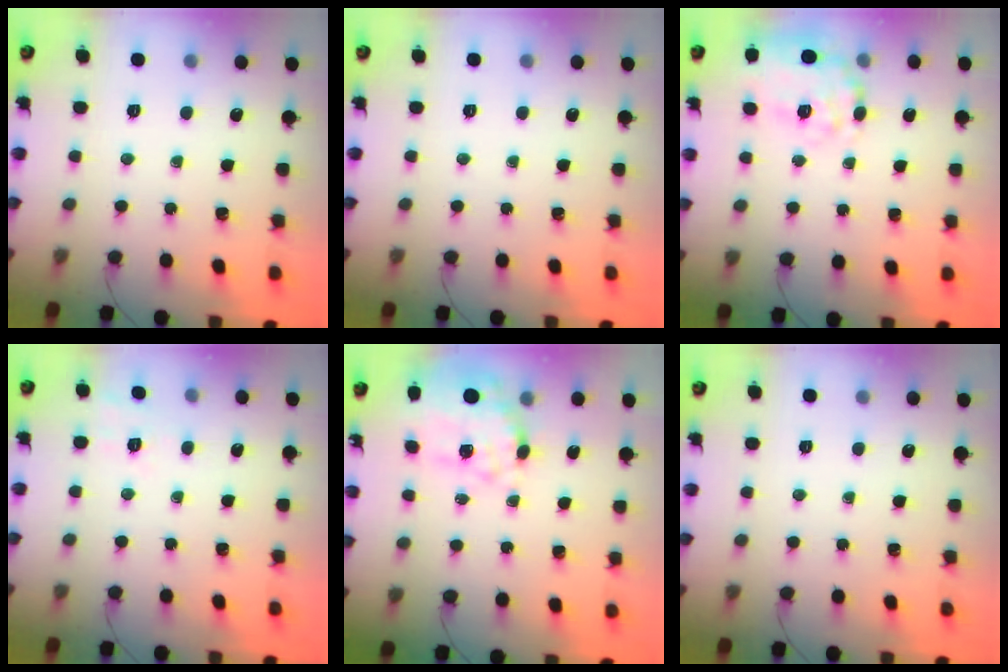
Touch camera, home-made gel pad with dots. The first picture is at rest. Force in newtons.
{"total": 0.0}
{"total": 19.9, "press": 19.7, "slide": 3.0}
{"total": 2.4, "press": 1.2, "slide": 2.1}
{"total": 12.9, "press": 12.1, "slide": 4.5}
{"total": 0.0}